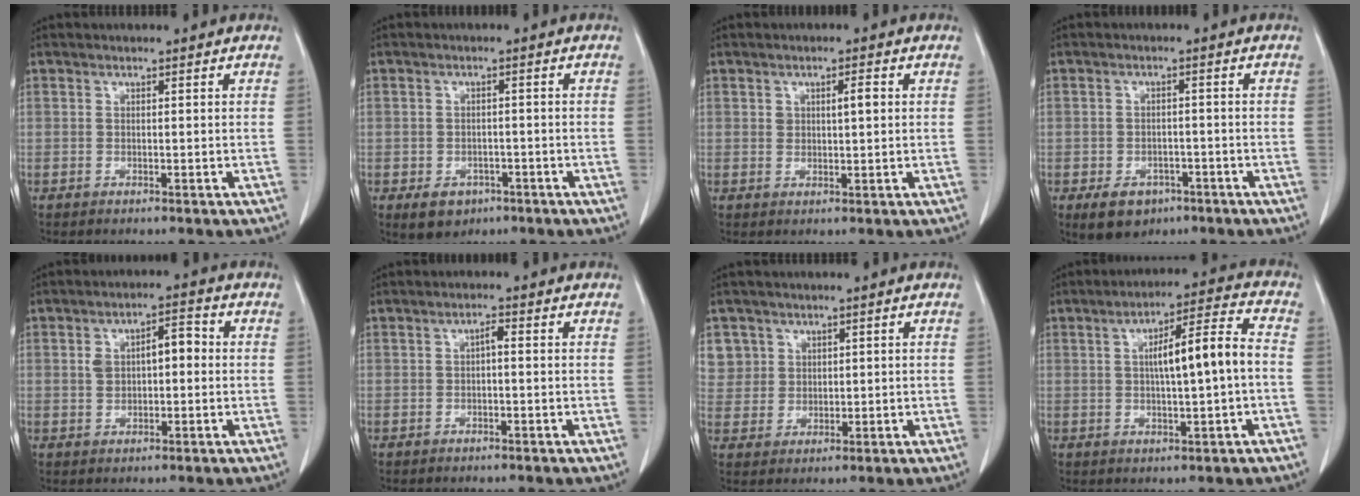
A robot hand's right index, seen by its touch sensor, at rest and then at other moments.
{"total": 4.2, "force": [-2.1, 3.2, 1.6], "torque": [-0.022, 0.004, -0.020]}
{"total": 2.5, "force": [0.8, 0.9, 2.2], "torque": [-0.034, 0.002, 0.014]}
{"total": 5.5, "force": [-3.1, 3.9, 2.3], "torque": [-0.038, 0.001, -0.037]}
{"total": 5.8, "force": [0.6, 2.9, 5.0], "torque": [-0.088, 0.028, 0.012]}
{"total": 1.3, "force": [-0.1, 0.4, 1.2], "torque": [-0.020, 0.005, -0.001]}
{"total": 5.7, "force": [2.5, 5.1, 0.0], "torque": [0.010, 0.009, 0.057]}
{"total": 9.8, "force": [0.1, 0.8, 9.8], "torque": [-0.156, 0.020, 0.001]}